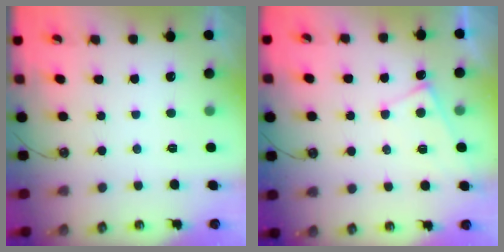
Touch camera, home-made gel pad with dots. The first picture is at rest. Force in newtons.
{"total": 3.9, "press": 3.9, "slide": 0.2}